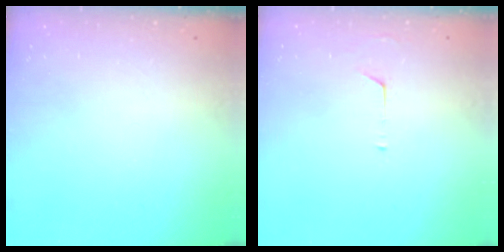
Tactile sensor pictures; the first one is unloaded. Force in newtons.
{"total": 3.8, "press": 3.8, "slide": 0.3}